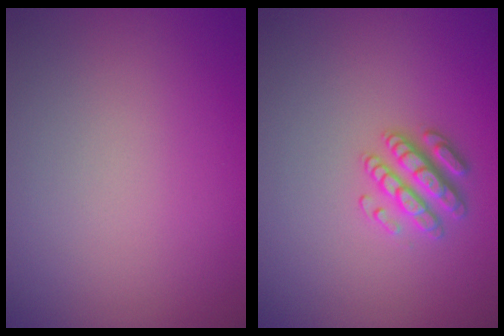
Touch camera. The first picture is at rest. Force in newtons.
{"total": 2.6, "press": 2.6, "slide": 0.5}